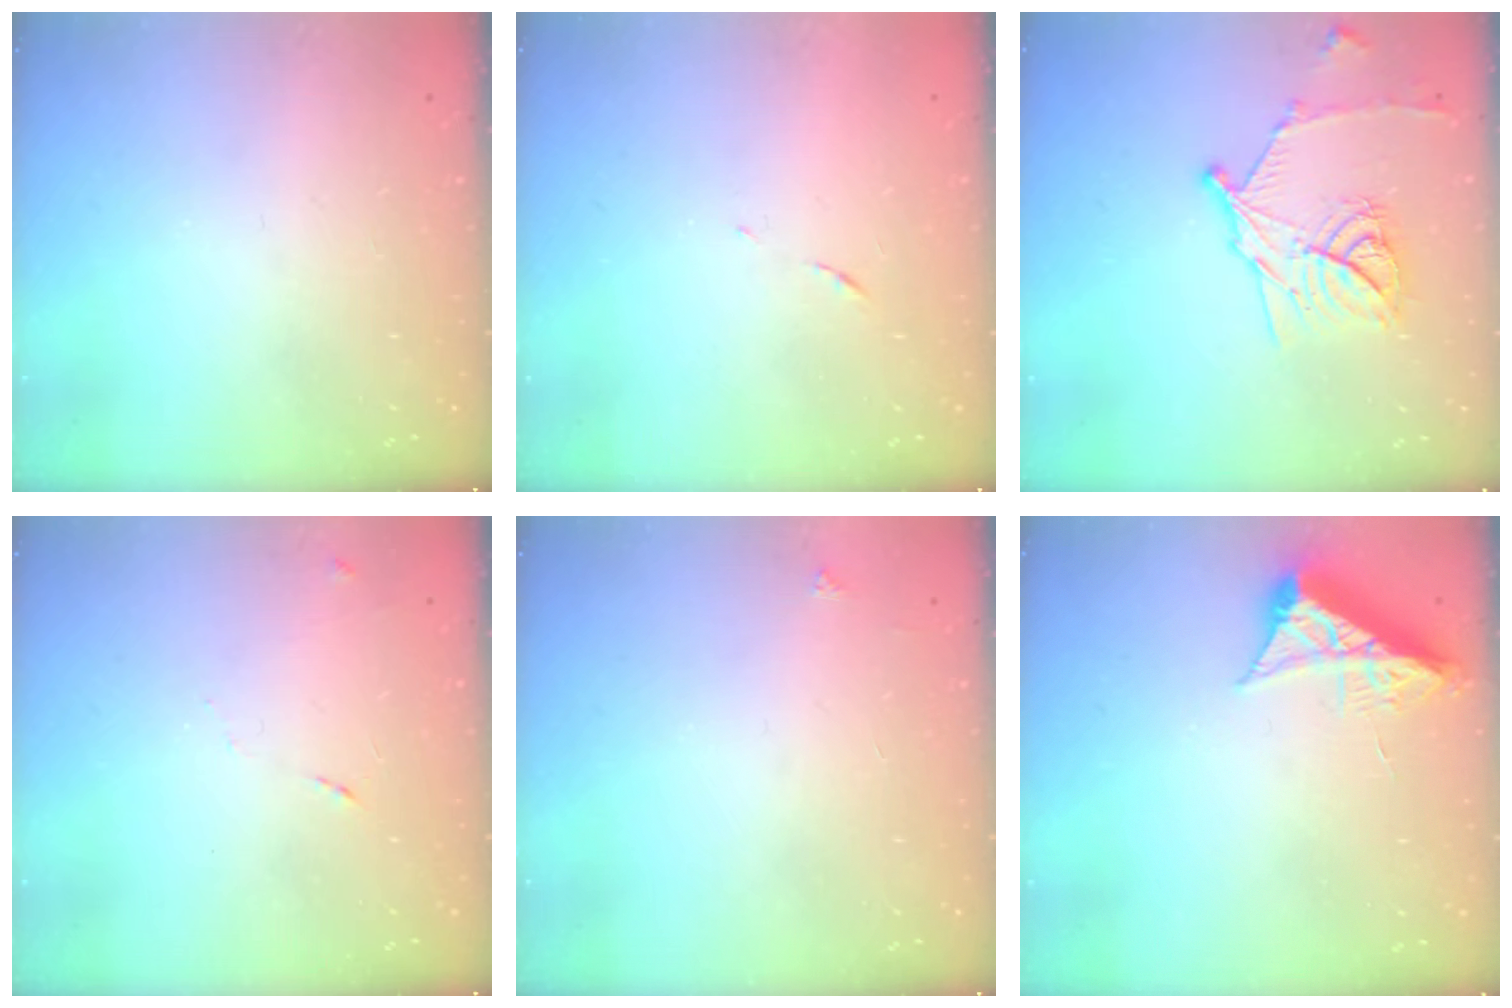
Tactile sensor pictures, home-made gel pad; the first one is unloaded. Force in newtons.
{"total": 5.0, "press": 5.0, "slide": 0.3}
{"total": 14.9, "press": 14.9, "slide": 0.8}
{"total": 4.7, "press": 4.7, "slide": 0.6}
{"total": 2.1, "press": 2.1, "slide": 0.3}
{"total": 8.2, "press": 8.2, "slide": 0.3}